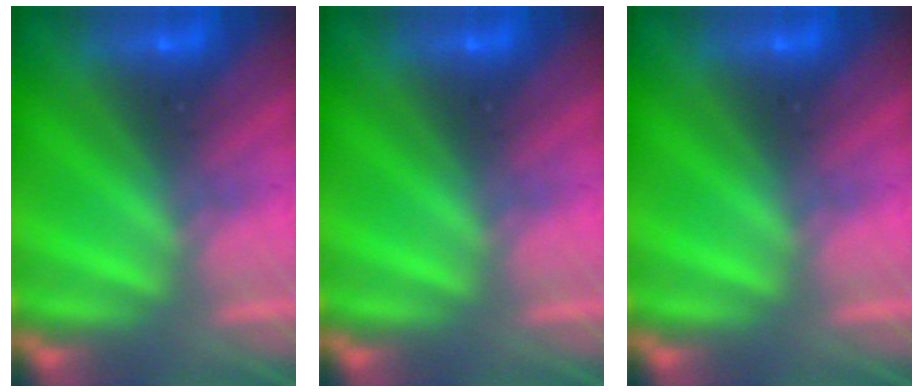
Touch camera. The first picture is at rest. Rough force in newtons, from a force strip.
{"total": 0.0}
{"total": 0.0}